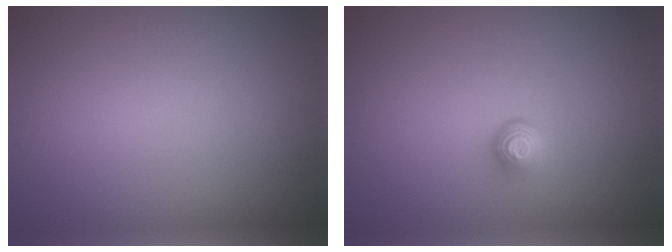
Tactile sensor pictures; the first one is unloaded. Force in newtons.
{"total": 1.7, "press": 1.1, "slide": 1.3}